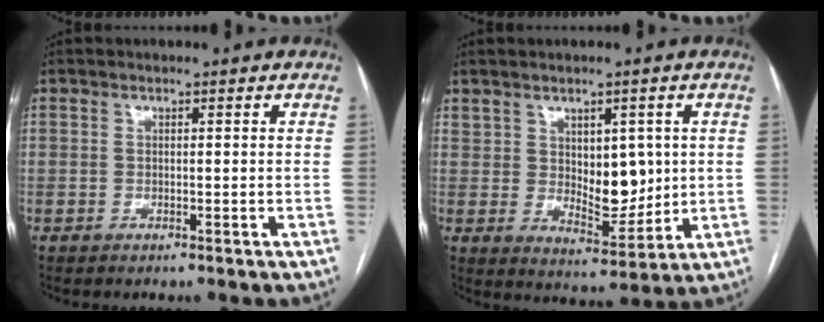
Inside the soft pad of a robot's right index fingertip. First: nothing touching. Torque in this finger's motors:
{"motor_torque": [0.12, 0.18, 0.17, 0.02]}